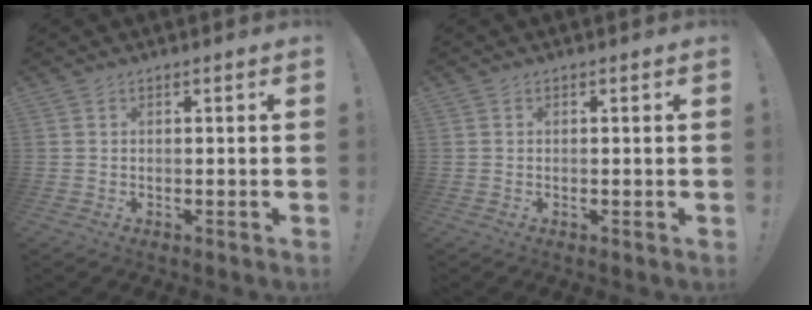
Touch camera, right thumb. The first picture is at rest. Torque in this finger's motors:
{"motor_torque": [-0.11, -0.23, 0.02, 0.04, 0.00]}